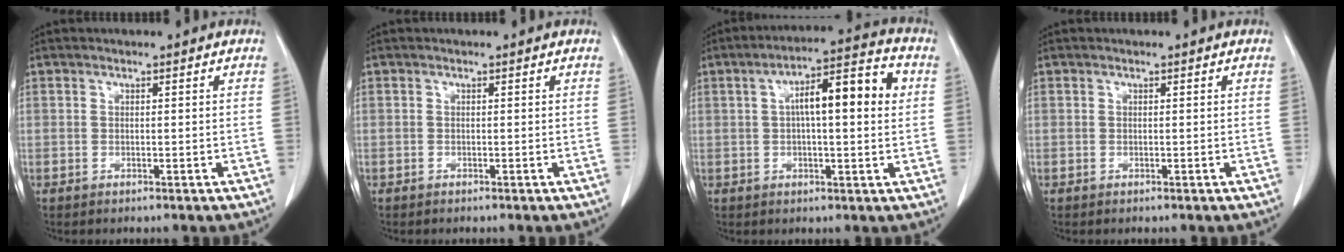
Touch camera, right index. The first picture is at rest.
{"total": 0.0}
{"total": 11.1, "force": [2.1, 2.5, 10.6], "torque": [-0.170, 0.032, 0.027]}
{"total": 0.0}